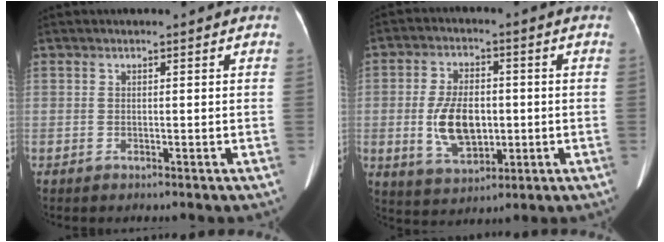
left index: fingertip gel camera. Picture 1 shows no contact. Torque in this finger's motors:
{"motor_torque": [1.47, 0.30, 0.80, 0.20]}